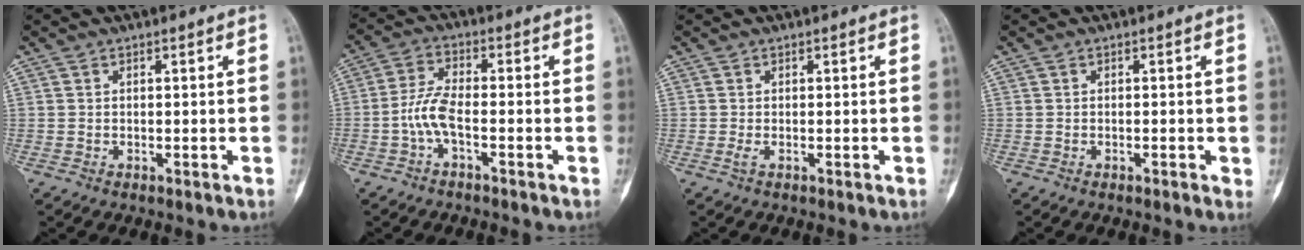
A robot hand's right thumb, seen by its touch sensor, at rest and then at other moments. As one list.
[{"total": 5.9, "force": [-2.2, 2.4, 4.9], "torque": [-0.106, 0.022, -0.047]}, {"total": 0.7, "force": [-0.3, 0.4, 0.6], "torque": [-0.015, -0.003, -0.009]}, {"total": 1.0, "force": [-0.3, 0.5, 0.8], "torque": [-0.006, -0.001, -0.006]}]